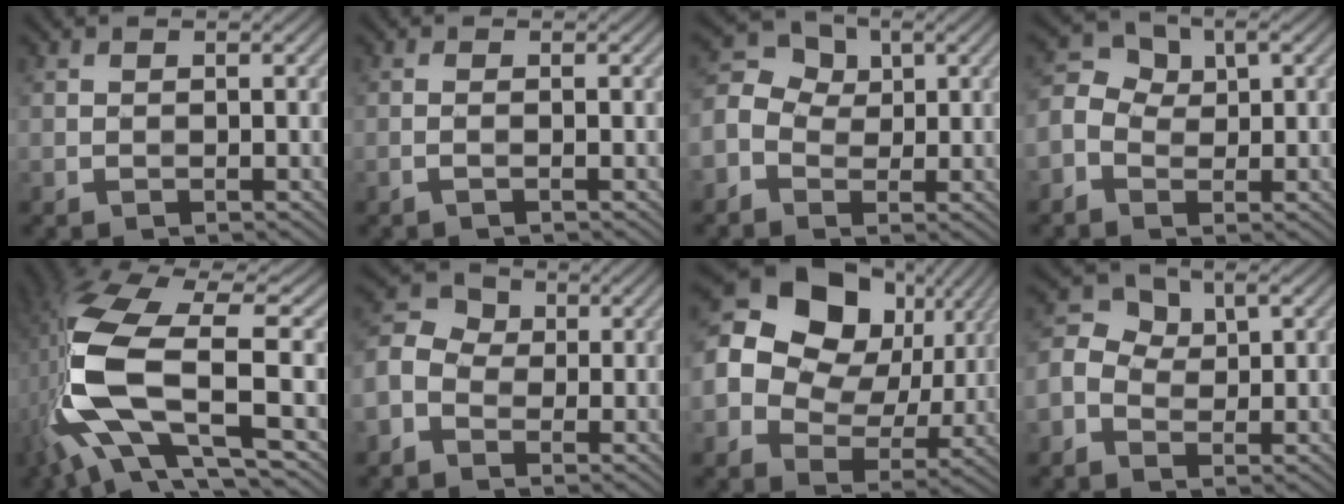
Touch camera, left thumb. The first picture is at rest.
{"total": 1.0, "force": [-0.5, -0.2, 0.8], "torque": [-0.018, 0.005, -0.013]}
{"total": 5.1, "force": [-0.8, 4.1, 3.0], "torque": [-0.077, 0.014, -0.027]}
{"total": 4.3, "force": [-0.7, 3.2, 2.7], "torque": [-0.063, 0.014, -0.022]}
{"total": 15.5, "force": [-2.4, 5.2, 14.4], "torque": [-0.342, 0.001, -0.038]}
{"total": 5.5, "force": [-1.7, 4.2, 3.1], "torque": [-0.086, 0.011, -0.050]}
{"total": 17.9, "force": [4.1, 13.9, 10.6], "torque": [-0.261, 0.034, 0.092]}
{"total": 4.4, "force": [-0.2, 3.3, 2.9], "torque": [-0.067, 0.013, -0.010]}